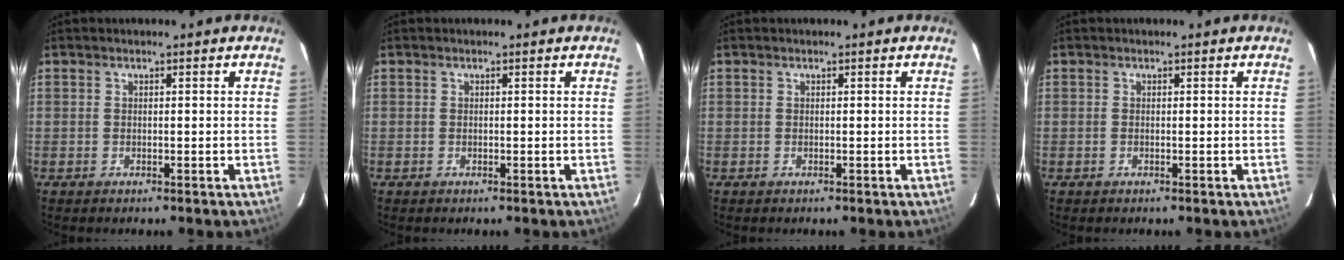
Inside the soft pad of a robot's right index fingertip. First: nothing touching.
{"total": 0.0}
{"total": 0.0}
{"total": 0.0}